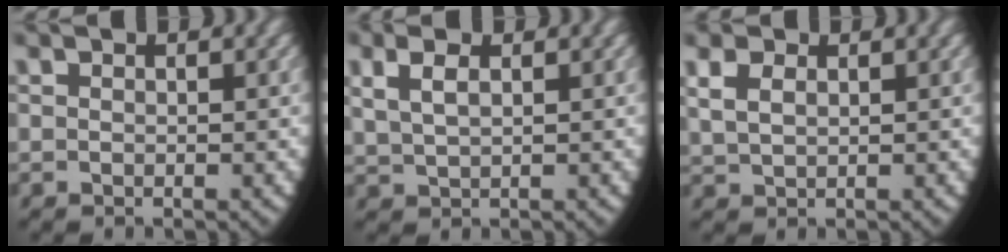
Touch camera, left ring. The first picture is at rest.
{"total": 2.4, "force": [1.3, 1.1, 1.7], "torque": [-0.041, 0.001, 0.032]}
{"total": 2.6, "force": [1.3, 1.8, 1.4], "torque": [-0.038, -0.002, 0.032]}